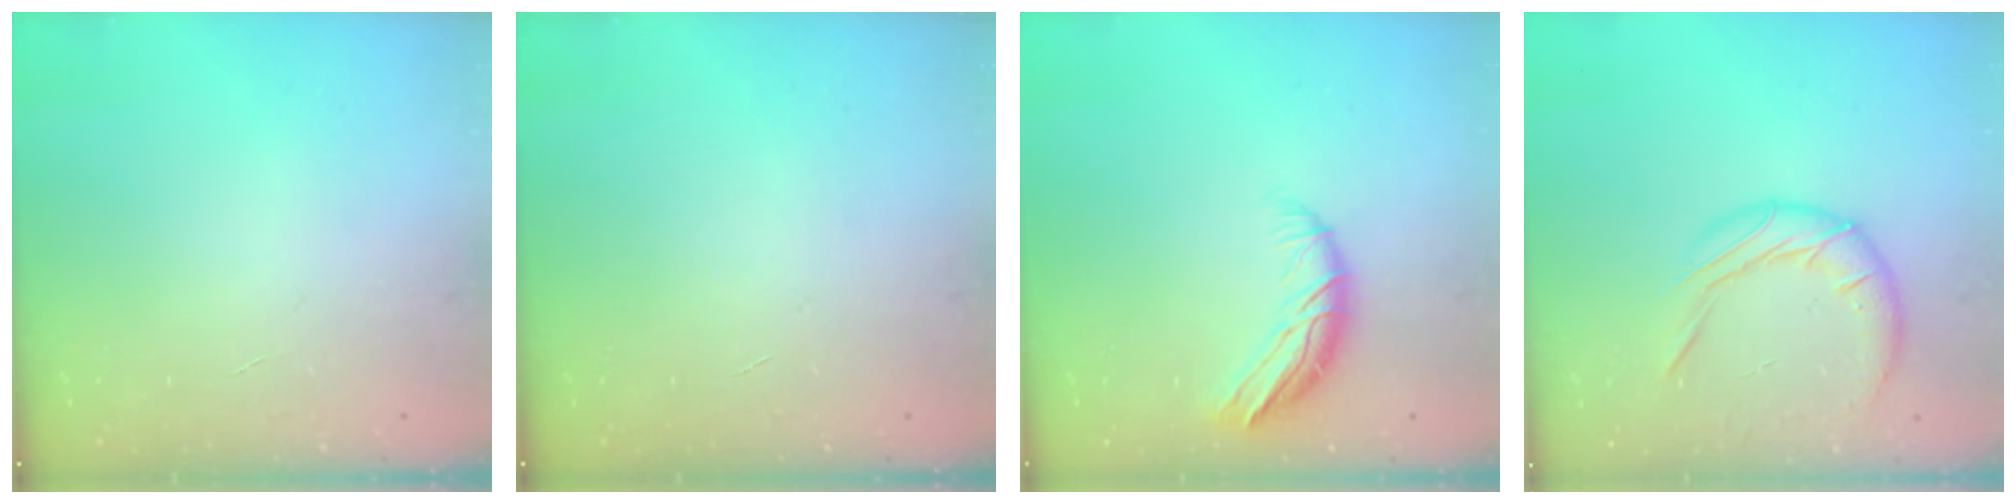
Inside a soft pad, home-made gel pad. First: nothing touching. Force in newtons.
{"total": 0.0}
{"total": 9.8, "press": 9.7, "slide": 1.3}
{"total": 14.9, "press": 14.7, "slide": 2.3}